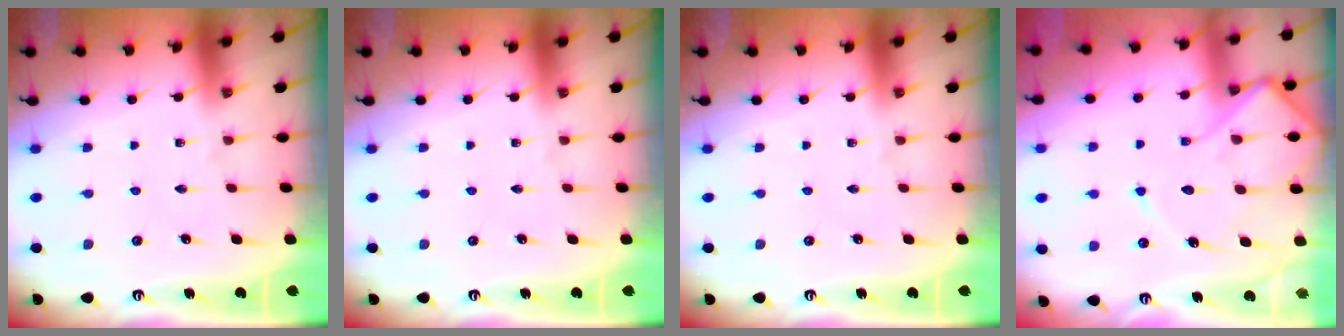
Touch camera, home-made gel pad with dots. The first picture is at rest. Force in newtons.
{"total": 0.0}
{"total": 0.0}
{"total": 11.4, "press": 11.3, "slide": 1.0}